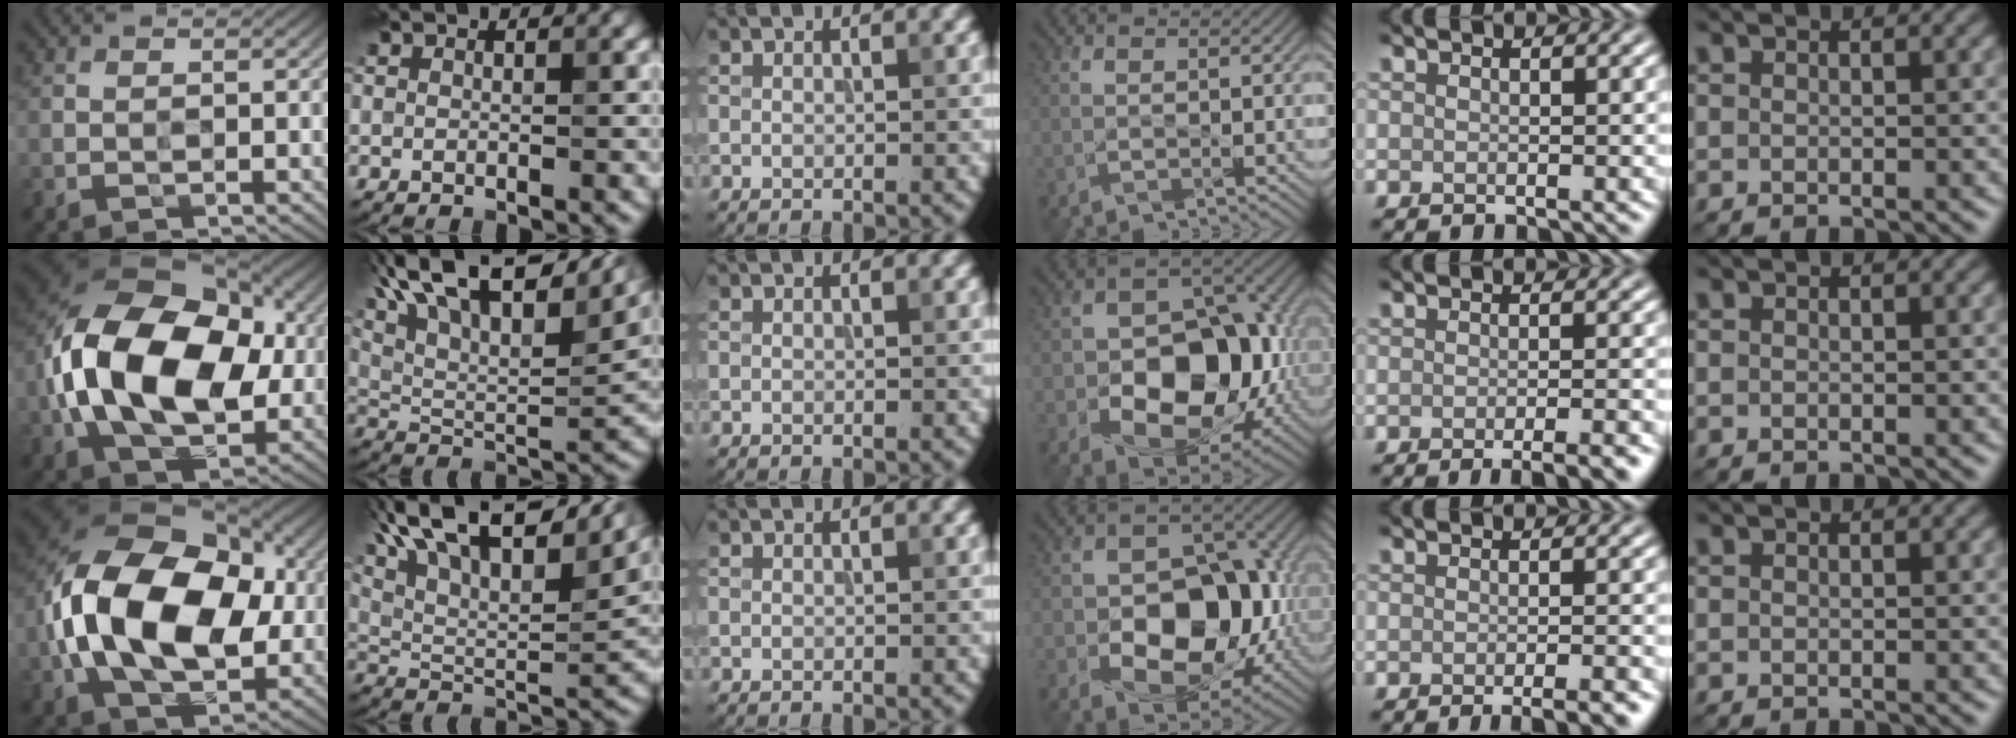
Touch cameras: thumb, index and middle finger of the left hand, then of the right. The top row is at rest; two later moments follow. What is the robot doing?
{"motion": "wipe", "object": "compact mirror"}